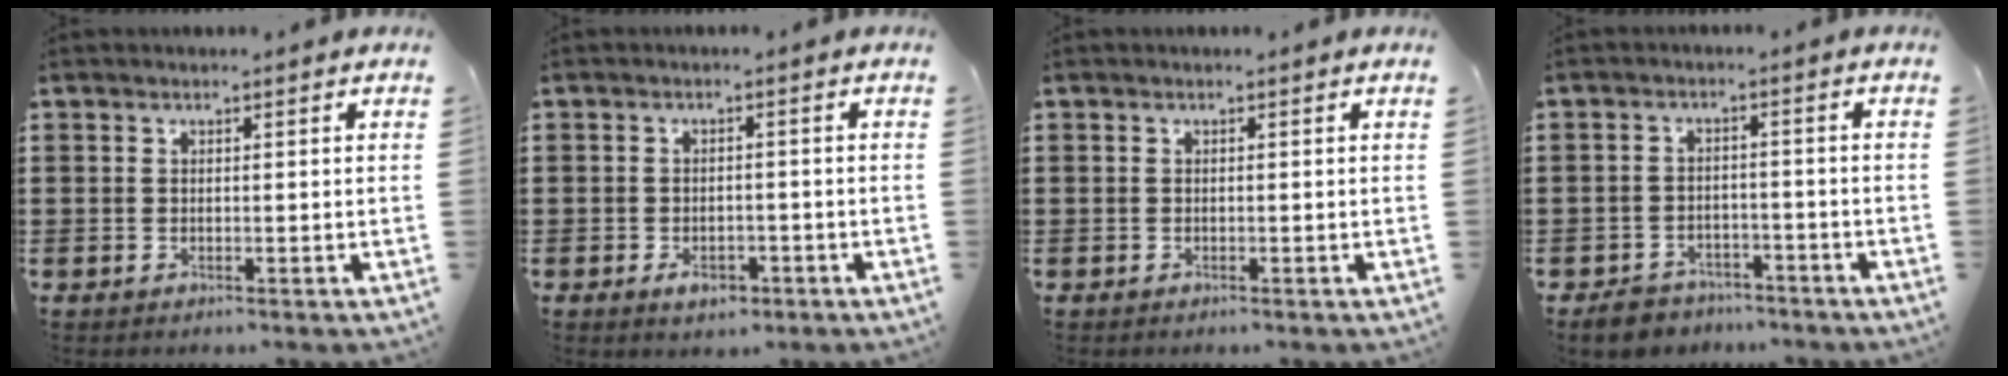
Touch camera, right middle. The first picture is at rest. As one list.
[{"total": 2.7, "force": [-1.7, 1.5, 1.5], "torque": [-0.029, 0.001, -0.031]}, {"total": 0.0}, {"total": 3.6, "force": [-3.4, 1.0, 0.1], "torque": [-0.017, 0.004, -0.075]}]